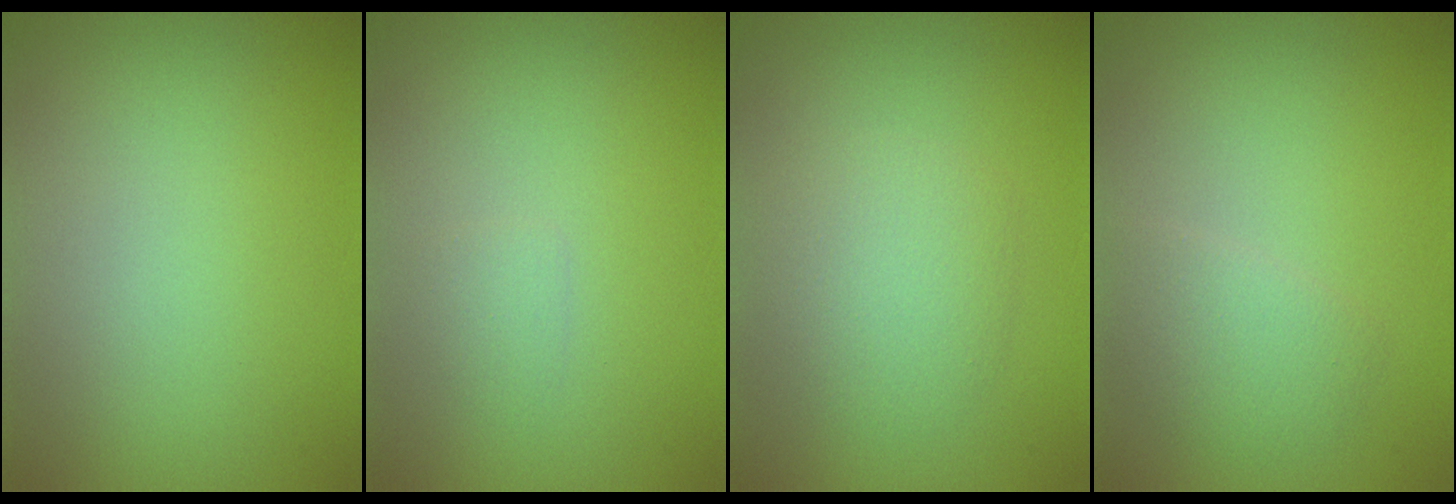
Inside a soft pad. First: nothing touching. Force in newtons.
{"total": 0.9, "press": 0.9, "slide": 0.0}
{"total": 2.8, "press": 2.8, "slide": 0.2}
{"total": 2.0, "press": 2.0, "slide": 0.1}